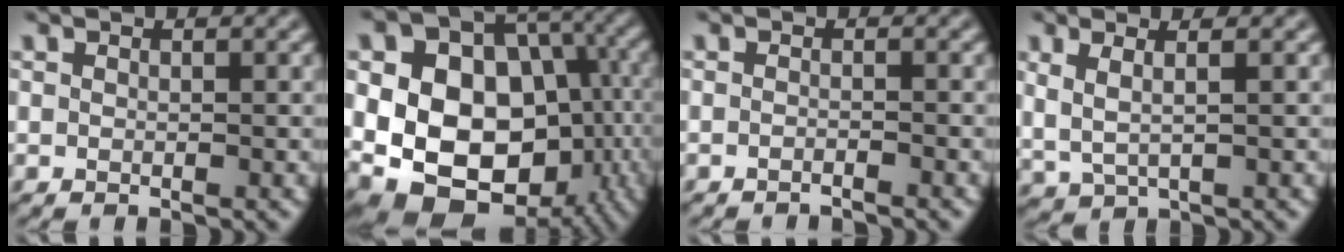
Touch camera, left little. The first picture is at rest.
{"total": 16.1, "force": [-2.4, 12.3, 10.0], "torque": [-0.151, -0.006, -0.028]}
{"total": 0.8, "force": [-0.7, -0.3, 0.1], "torque": [-0.001, 0.004, -0.016]}
{"total": 2.3, "force": [1.0, 0.5, 2.0], "torque": [-0.055, -0.002, 0.022]}